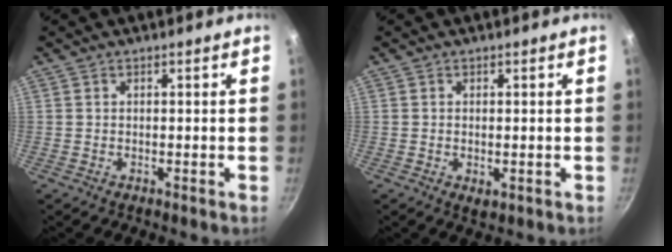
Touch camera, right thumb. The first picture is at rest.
{"total": 1.9, "force": [-0.2, 1.2, 1.5], "torque": [-0.022, -0.005, -0.001]}